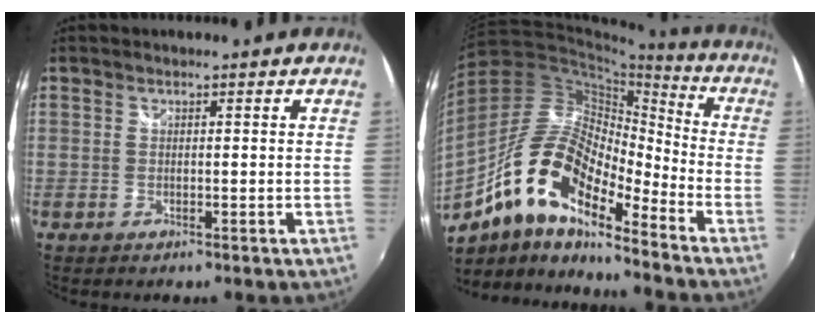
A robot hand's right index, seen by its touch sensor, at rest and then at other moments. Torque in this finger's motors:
{"motor_torque": [1.11, -1.03, 1.05, 0.21]}